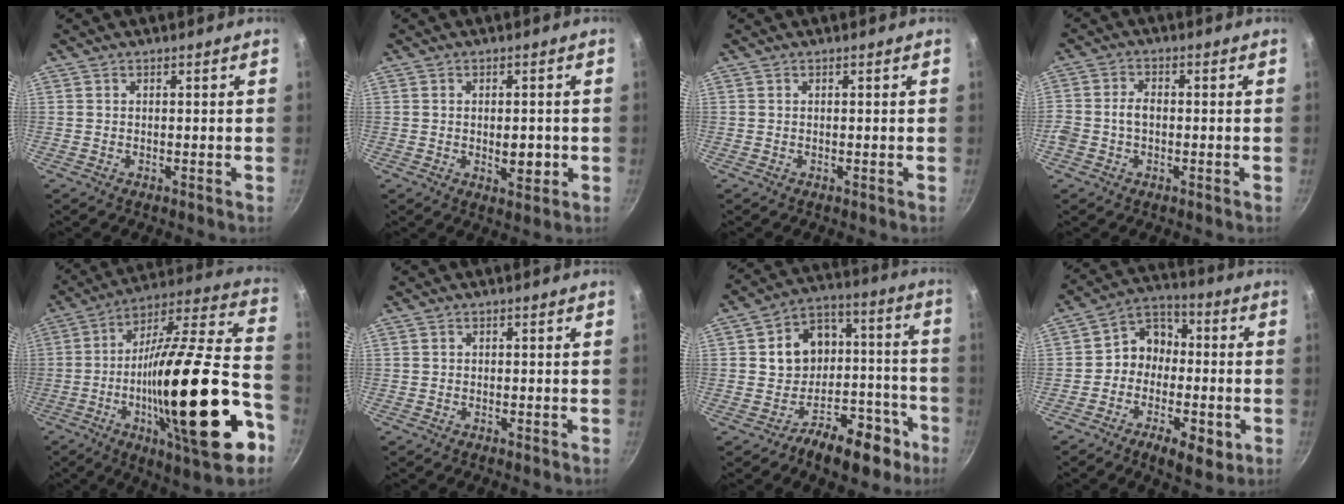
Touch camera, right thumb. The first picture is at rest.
{"total": 4.2, "force": [-0.6, 2.2, 3.6], "torque": [-0.041, -0.005, -0.005]}
{"total": 0.0}
{"total": 4.2, "force": [-0.9, 2.9, 2.9], "torque": [-0.053, 0.021, -0.023]}
{"total": 33.1, "force": [-9.9, 8.5, 30.5], "torque": [-0.457, 0.021, -0.165]}
{"total": 0.5, "force": [-0.3, 0.4, 0.2], "torque": [0.000, 0.002, -0.006]}
{"total": 17.2, "force": [-6.8, 13.2, 8.7], "torque": [-0.062, 0.092, -0.086]}
{"total": 12.9, "force": [-3.0, 9.5, 8.1], "torque": [-0.081, 0.042, -0.056]}